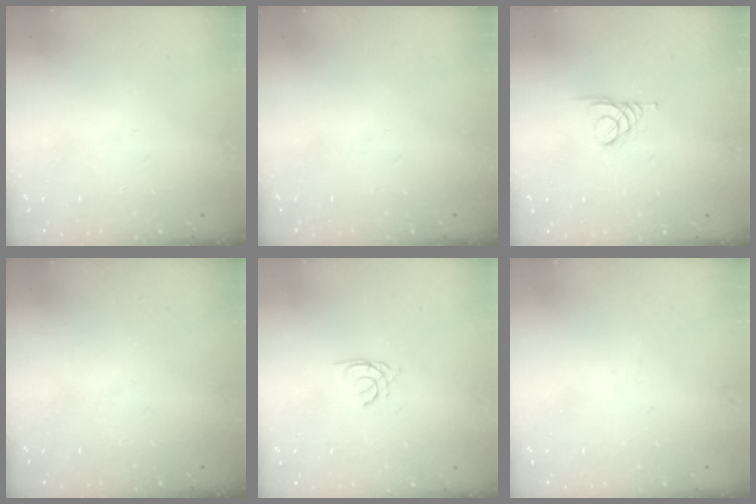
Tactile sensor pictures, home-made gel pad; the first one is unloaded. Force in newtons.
{"total": 0.0}
{"total": 1.4, "press": 1.4, "slide": 0.2}
{"total": 0.0}
{"total": 1.3, "press": 1.2, "slide": 0.4}
{"total": 1.6, "press": 1.5, "slide": 0.4}